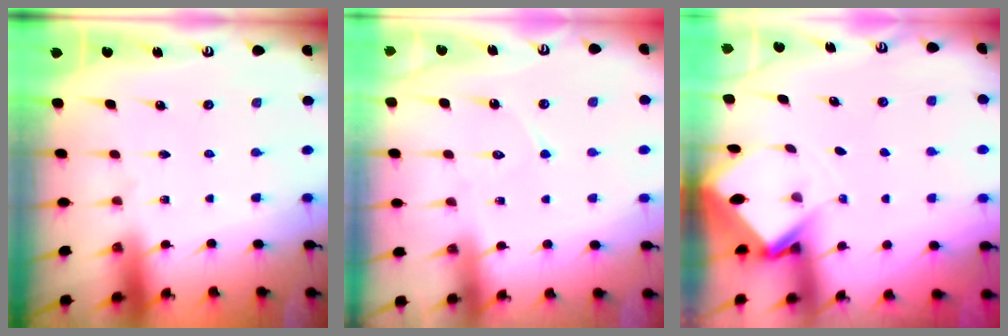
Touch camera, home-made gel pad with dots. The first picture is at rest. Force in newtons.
{"total": 5.3, "press": 5.3, "slide": 0.5}
{"total": 3.6, "press": 3.6, "slide": 0.2}